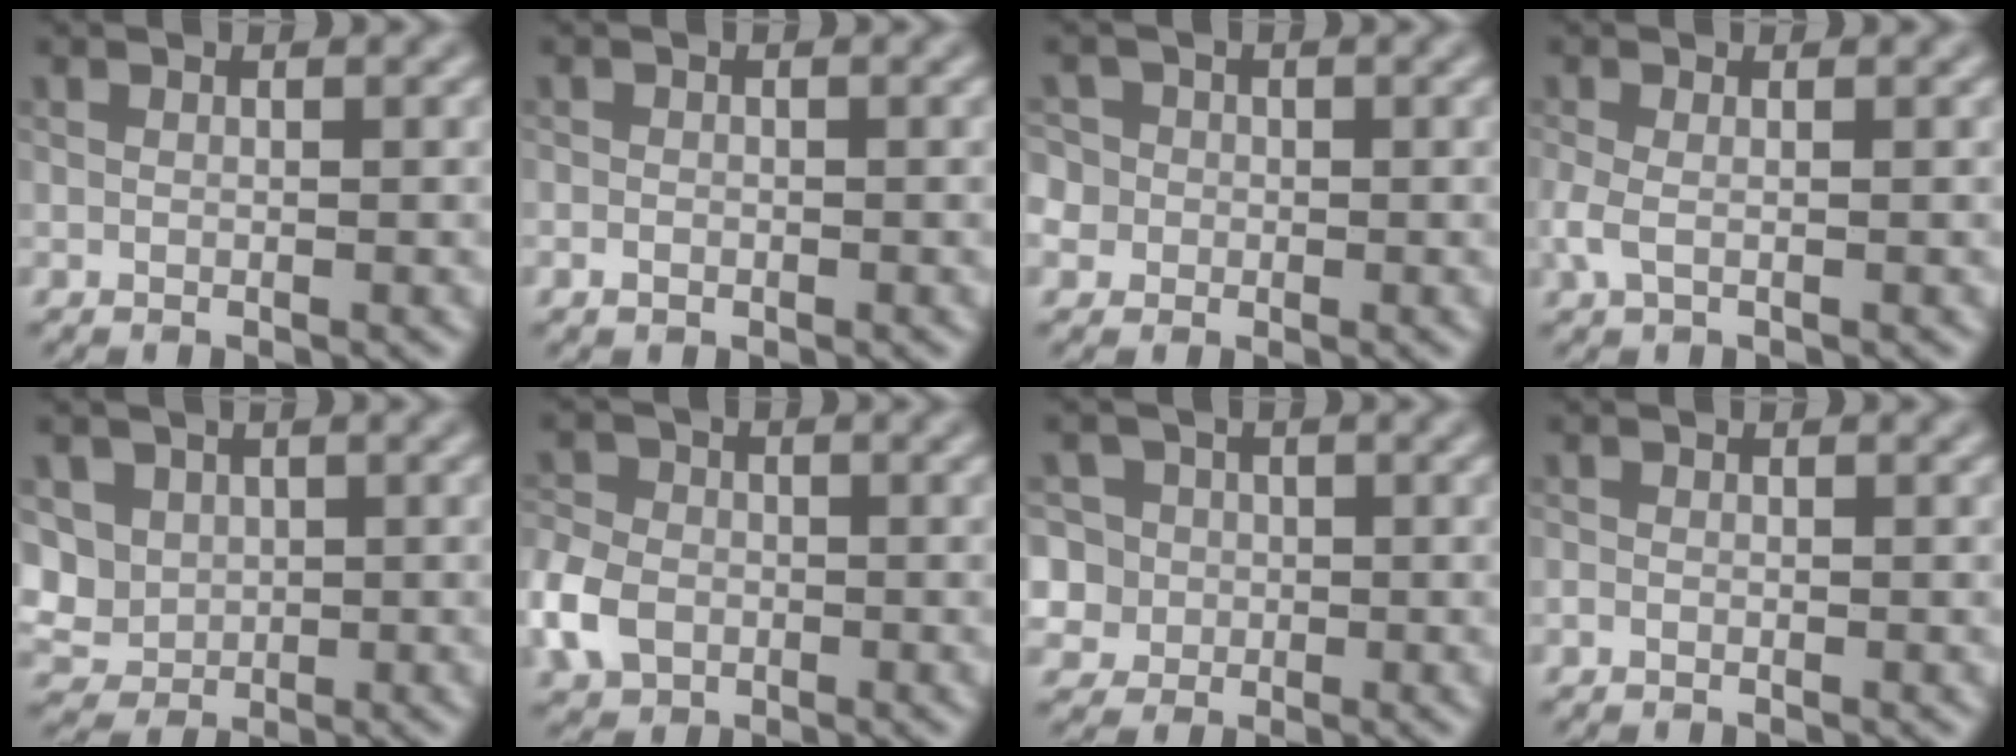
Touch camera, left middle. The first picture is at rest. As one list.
[{"total": 0.9, "force": [-0.4, 0.7, 0.4], "torque": [-0.005, -0.001, -0.008]}, {"total": 5.3, "force": [-0.4, 4.9, 1.8], "torque": [-0.036, 0.027, -0.038]}, {"total": 1.7, "force": [-0.2, 0.7, 1.5], "torque": [-0.040, -0.001, -0.008]}, {"total": 3.9, "force": [0.9, 3.4, 1.6], "torque": [-0.038, 0.007, 0.020]}, {"total": 5.1, "force": [-1.8, 3.9, 2.6], "torque": [-0.066, -0.002, -0.047]}, {"total": 6.9, "force": [1.2, 6.4, 2.2], "torque": [-0.043, 0.034, -0.007]}, {"total": 0.0}]